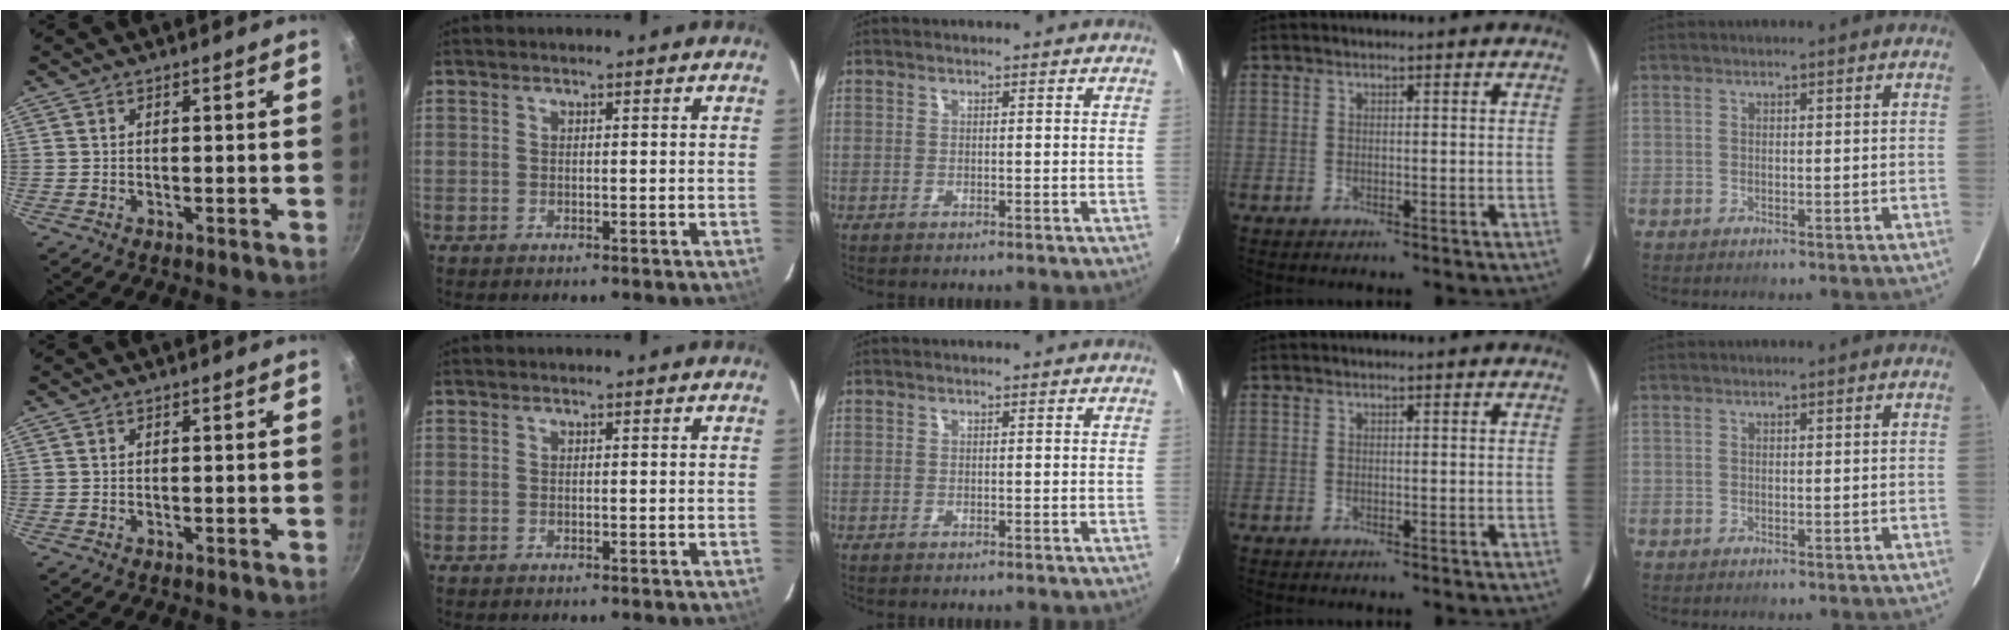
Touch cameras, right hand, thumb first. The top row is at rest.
{}